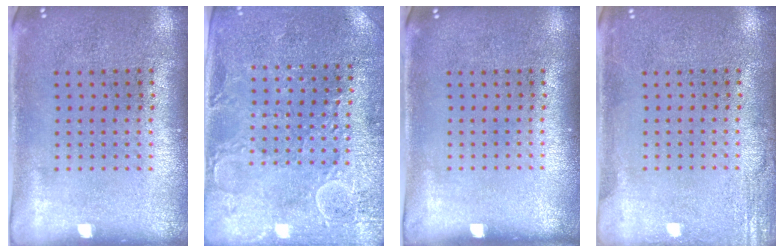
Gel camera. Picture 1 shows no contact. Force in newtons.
{"total": 2.8, "press": 2.8, "slide": 0.5}
{"total": 0.0}
{"total": 2.4, "press": 2.4, "slide": 0.3}